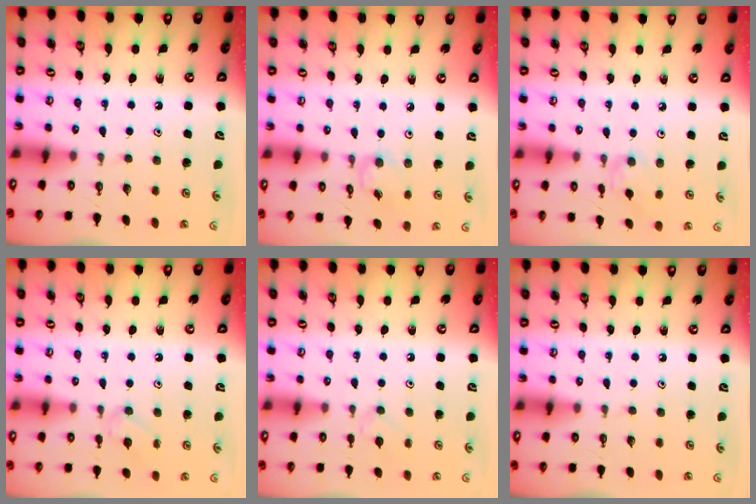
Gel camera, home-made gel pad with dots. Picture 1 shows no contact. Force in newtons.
{"total": 2.9, "press": 2.9, "slide": 0.1}
{"total": 2.7, "press": 2.7, "slide": 0.6}
{"total": 6.3, "press": 6.3, "slide": 0.9}
{"total": 3.3, "press": 3.2, "slide": 0.6}
{"total": 0.0}